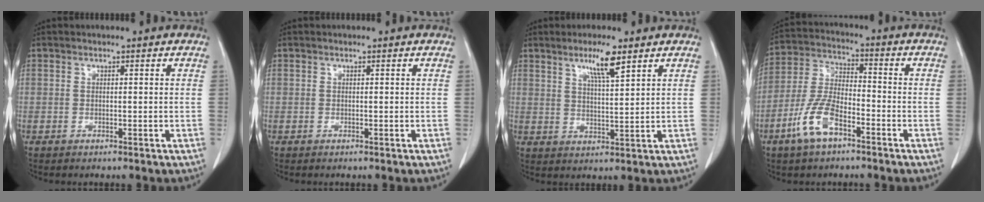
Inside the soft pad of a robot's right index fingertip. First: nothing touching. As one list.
[{"total": 0.0}, {"total": 5.7, "force": [3.6, 0.3, 4.4], "torque": [-0.077, -0.003, 0.064]}, {"total": 9.5, "force": [-5.1, 3.7, 7.1], "torque": [-0.161, 0.004, -0.098]}]